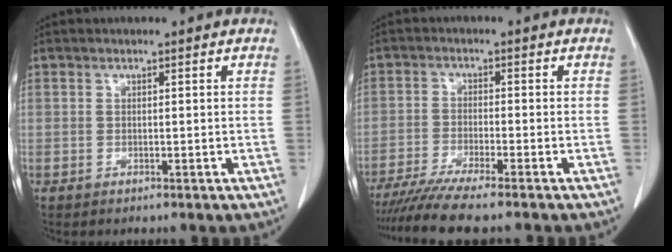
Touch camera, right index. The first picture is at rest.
{"total": 8.1, "force": [-7.0, -0.9, 4.1], "torque": [-0.058, -0.022, -0.115]}